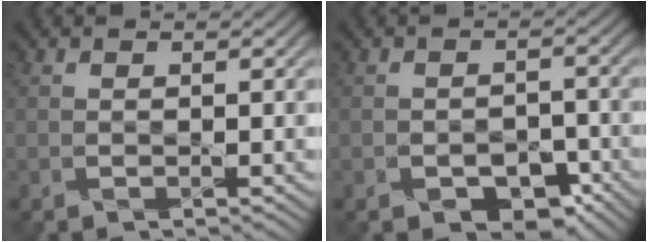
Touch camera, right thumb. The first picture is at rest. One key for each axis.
{"total": 4.5, "fx": -2.8, "fy": 2.9, "fz": 2.0, "tx": -0.025, "ty": -0.007, "tz": -0.041}